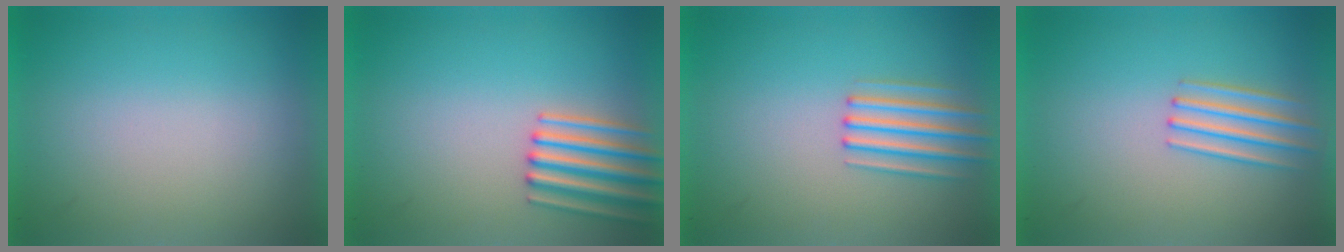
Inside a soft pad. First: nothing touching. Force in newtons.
{"total": 3.4}
{"total": 2.7}
{"total": 2.1}